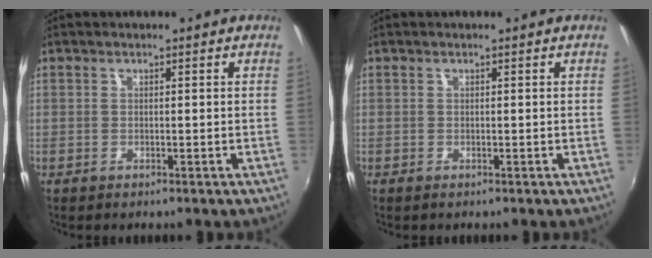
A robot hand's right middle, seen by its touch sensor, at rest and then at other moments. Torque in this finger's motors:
{"motor_torque": [-0.10, 0.10, -0.01, 0.00]}